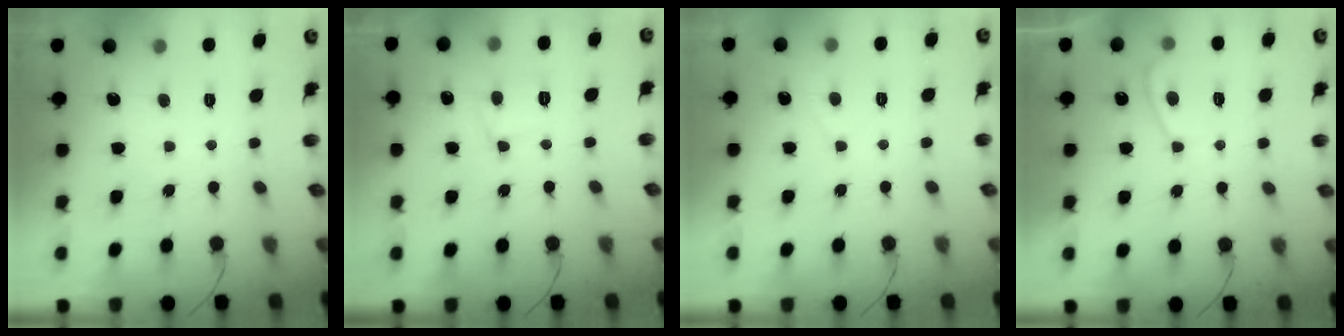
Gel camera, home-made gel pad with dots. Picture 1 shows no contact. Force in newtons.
{"total": 7.7, "press": 7.7, "slide": 0.6}
{"total": 2.6, "press": 2.6, "slide": 0.3}
{"total": 3.4, "press": 3.3, "slide": 0.7}